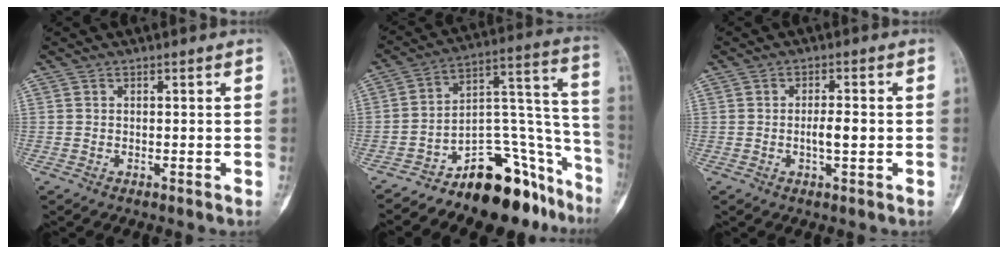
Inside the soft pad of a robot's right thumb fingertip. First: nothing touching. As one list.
[{"total": 20.4, "force": [-14.6, 8.5, 11.4], "torque": [-0.088, 0.152, -0.228]}, {"total": 3.4, "force": [-0.4, 0.9, 3.3], "torque": [-0.061, -0.001, -0.009]}]